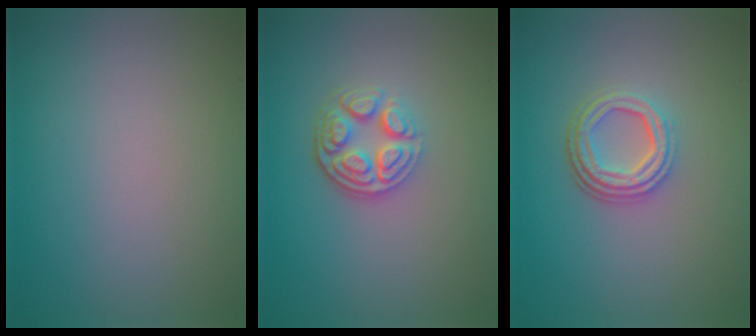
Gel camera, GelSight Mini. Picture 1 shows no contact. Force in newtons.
{"total": 4.3, "press": 3.3, "slide": 2.7}
{"total": 4.4, "press": 3.2, "slide": 3.0}